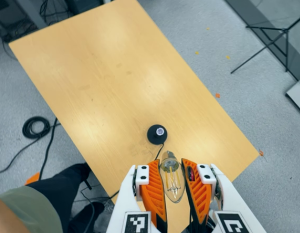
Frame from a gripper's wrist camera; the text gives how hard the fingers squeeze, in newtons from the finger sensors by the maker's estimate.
{"total": 21.0, "left": 23.1, "right": 19.0}